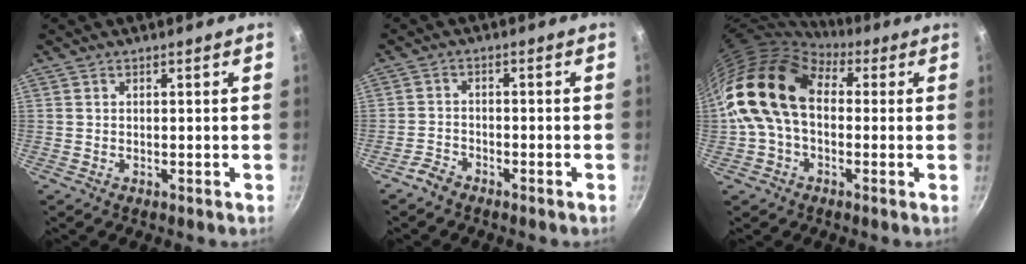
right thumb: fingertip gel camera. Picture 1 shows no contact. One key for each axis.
{"total": 2.7, "fx": -2.4, "fy": 0.9, "fz": 0.8, "tx": -0.021, "ty": 0.022, "tz": -0.049}
{"total": 16.5, "fx": 1.4, "fy": 11.4, "fz": 11.8, "tx": -0.203, "ty": 0.032, "tz": 0.008}